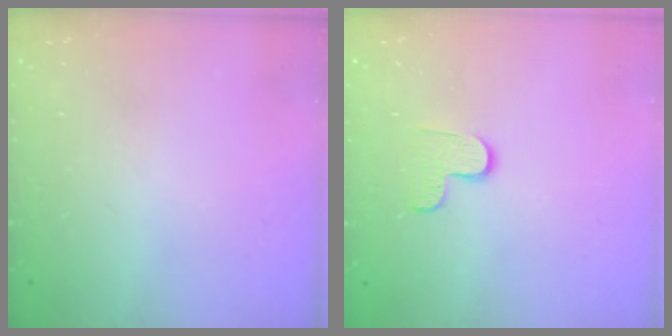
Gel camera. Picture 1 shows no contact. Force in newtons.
{"total": 5.1, "press": 5.0, "slide": 0.4}